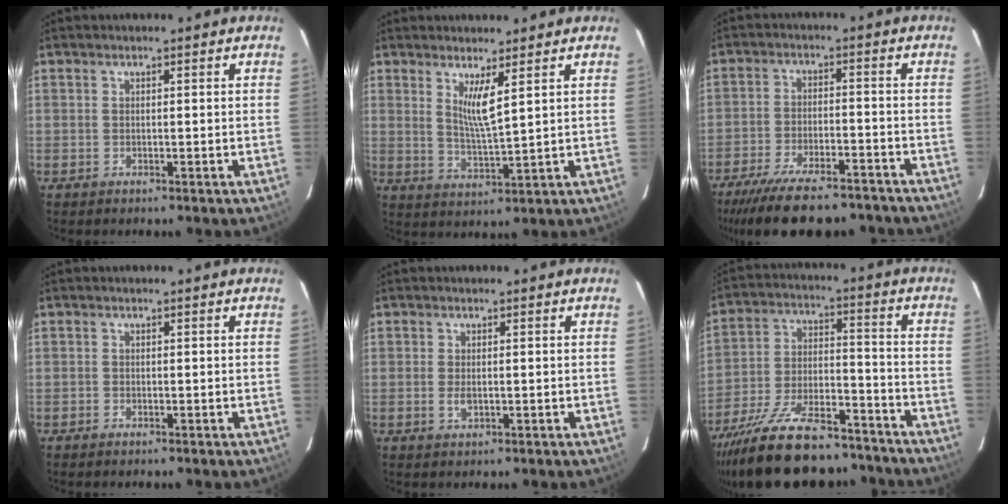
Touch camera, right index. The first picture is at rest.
{"total": 5.3, "force": [2.9, -0.1, 4.4], "torque": [-0.083, -0.016, 0.051]}
{"total": 19.8, "force": [-16.4, 5.8, 9.5], "torque": [-0.192, -0.025, -0.237]}
{"total": 0.5, "force": [-0.5, 0.3, 0.1], "torque": [-0.002, 0.000, -0.009]}
{"total": 1.7, "force": [-0.3, 0.8, 1.5], "torque": [-0.028, -0.002, -0.004]}
{"total": 24.7, "force": [-19.7, 8.8, 12.1], "torque": [-0.230, -0.015, -0.289]}